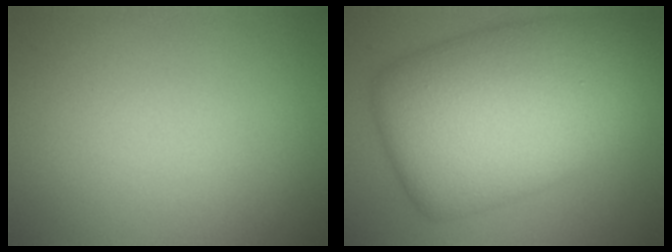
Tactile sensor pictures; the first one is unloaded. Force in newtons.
{"total": 13.5, "press": 13.5, "slide": 0.2}